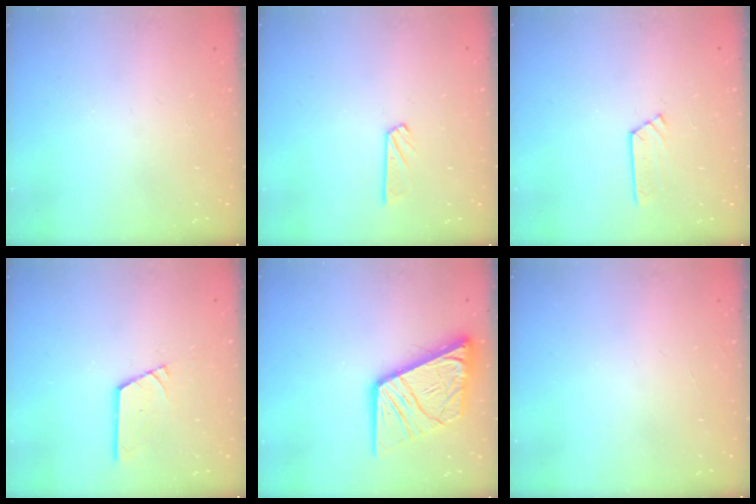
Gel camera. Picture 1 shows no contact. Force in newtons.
{"total": 6.2, "press": 6.2, "slide": 0.2}
{"total": 4.1, "press": 4.1, "slide": 0.4}
{"total": 6.5, "press": 6.4, "slide": 0.5}
{"total": 18.4, "press": 18.3, "slide": 2.2}
{"total": 0.0}